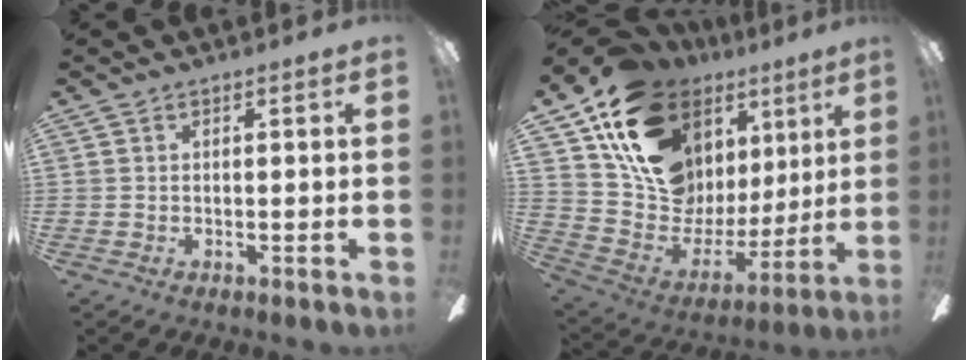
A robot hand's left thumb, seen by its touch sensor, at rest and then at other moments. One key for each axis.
{"total": 18.5, "fx": 10.6, "fy": 12.7, "fz": 8.3, "tx": -0.148, "ty": -0.067, "tz": 0.205}